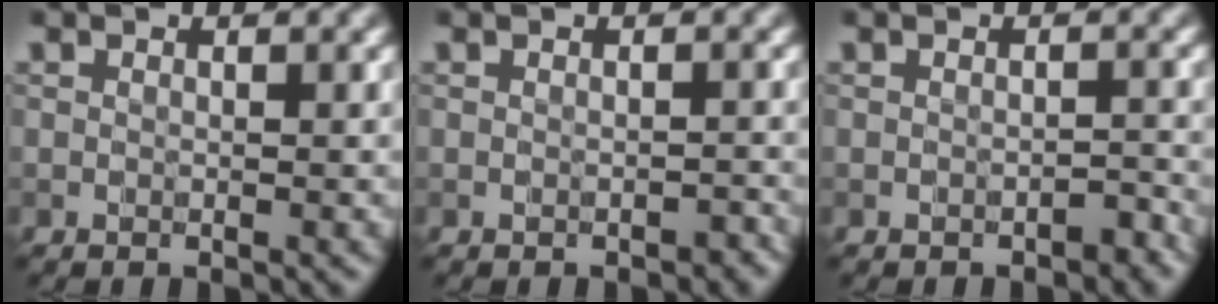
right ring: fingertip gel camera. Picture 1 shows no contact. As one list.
[{"total": 1.1, "force": [-0.7, 0.6, 0.6], "torque": [-0.009, -0.002, -0.009]}, {"total": 1.2, "force": [-0.8, 0.6, 0.8], "torque": [-0.010, 0.002, -0.013]}]